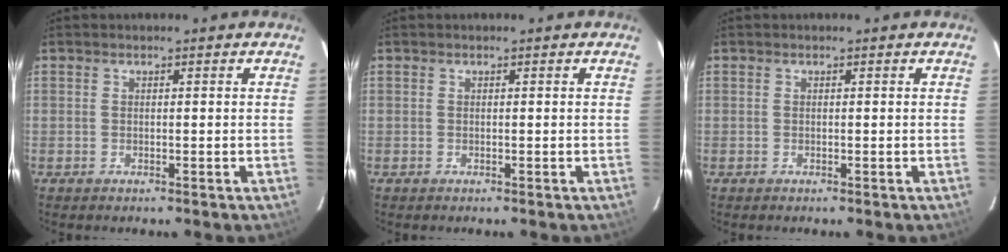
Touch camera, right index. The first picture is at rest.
{"total": 0.0}
{"total": 0.0}